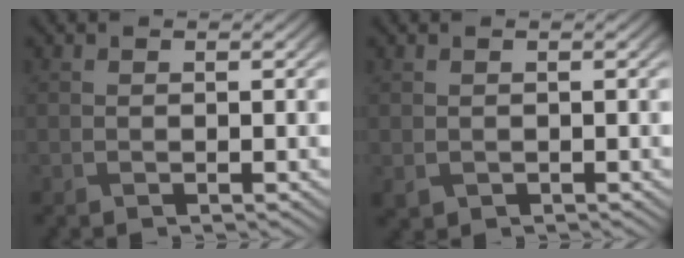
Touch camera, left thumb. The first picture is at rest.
{"total": 0.8, "force": [0.0, 0.7, 0.3], "torque": [-0.012, -0.005, 0.002]}